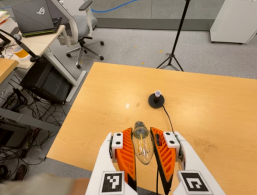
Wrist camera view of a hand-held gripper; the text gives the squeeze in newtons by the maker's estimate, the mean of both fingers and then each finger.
{"total": 20.2, "left": 21.5, "right": 18.9}